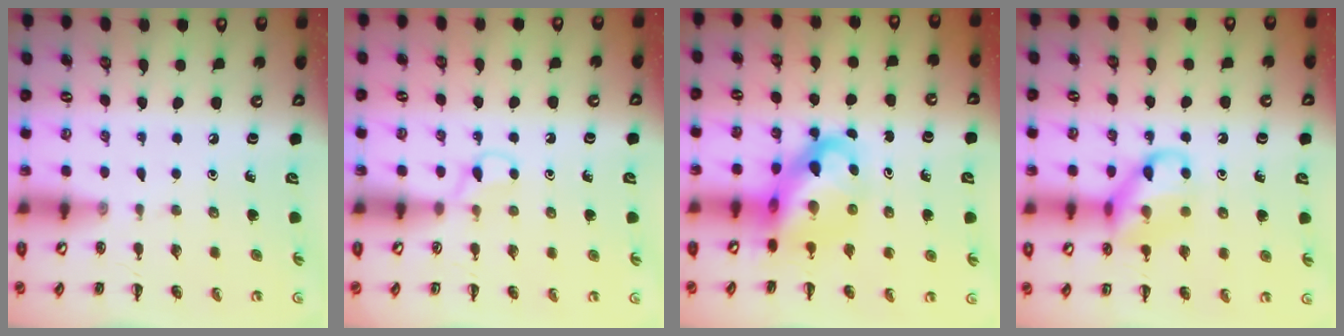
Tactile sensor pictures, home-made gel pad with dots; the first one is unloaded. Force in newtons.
{"total": 4.1, "press": 3.9, "slide": 1.4}
{"total": 9.0, "press": 8.8, "slide": 2.1}
{"total": 12.1, "press": 12.0, "slide": 1.6}